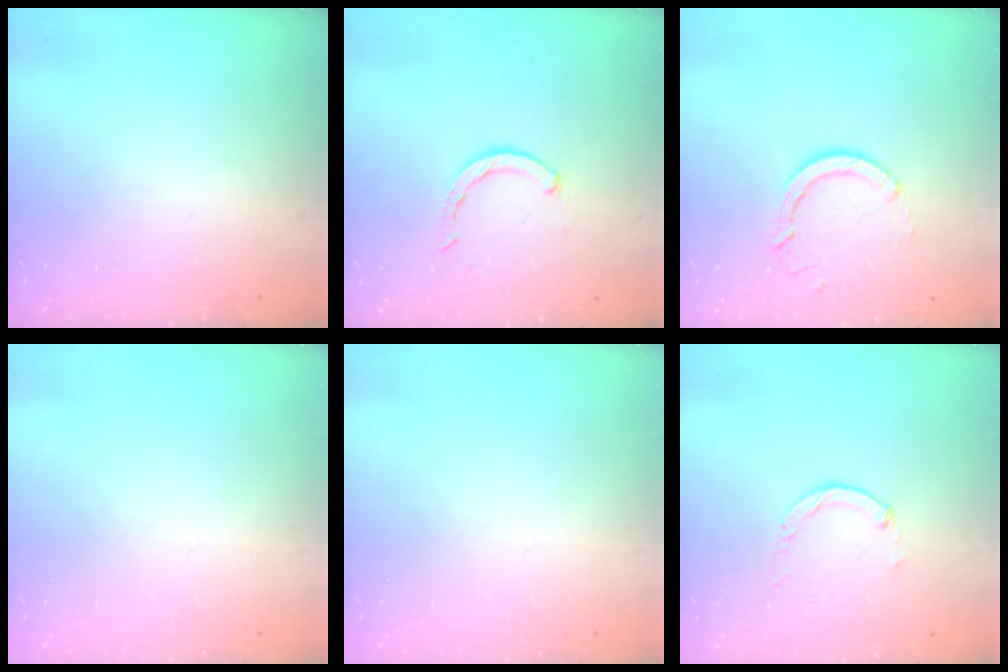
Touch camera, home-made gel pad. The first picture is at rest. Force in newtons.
{"total": 1.9, "press": 1.9, "slide": 0.3}
{"total": 5.6, "press": 5.6, "slide": 0.2}
{"total": 0.0}
{"total": 0.0}
{"total": 1.1, "press": 1.1, "slide": 0.2}